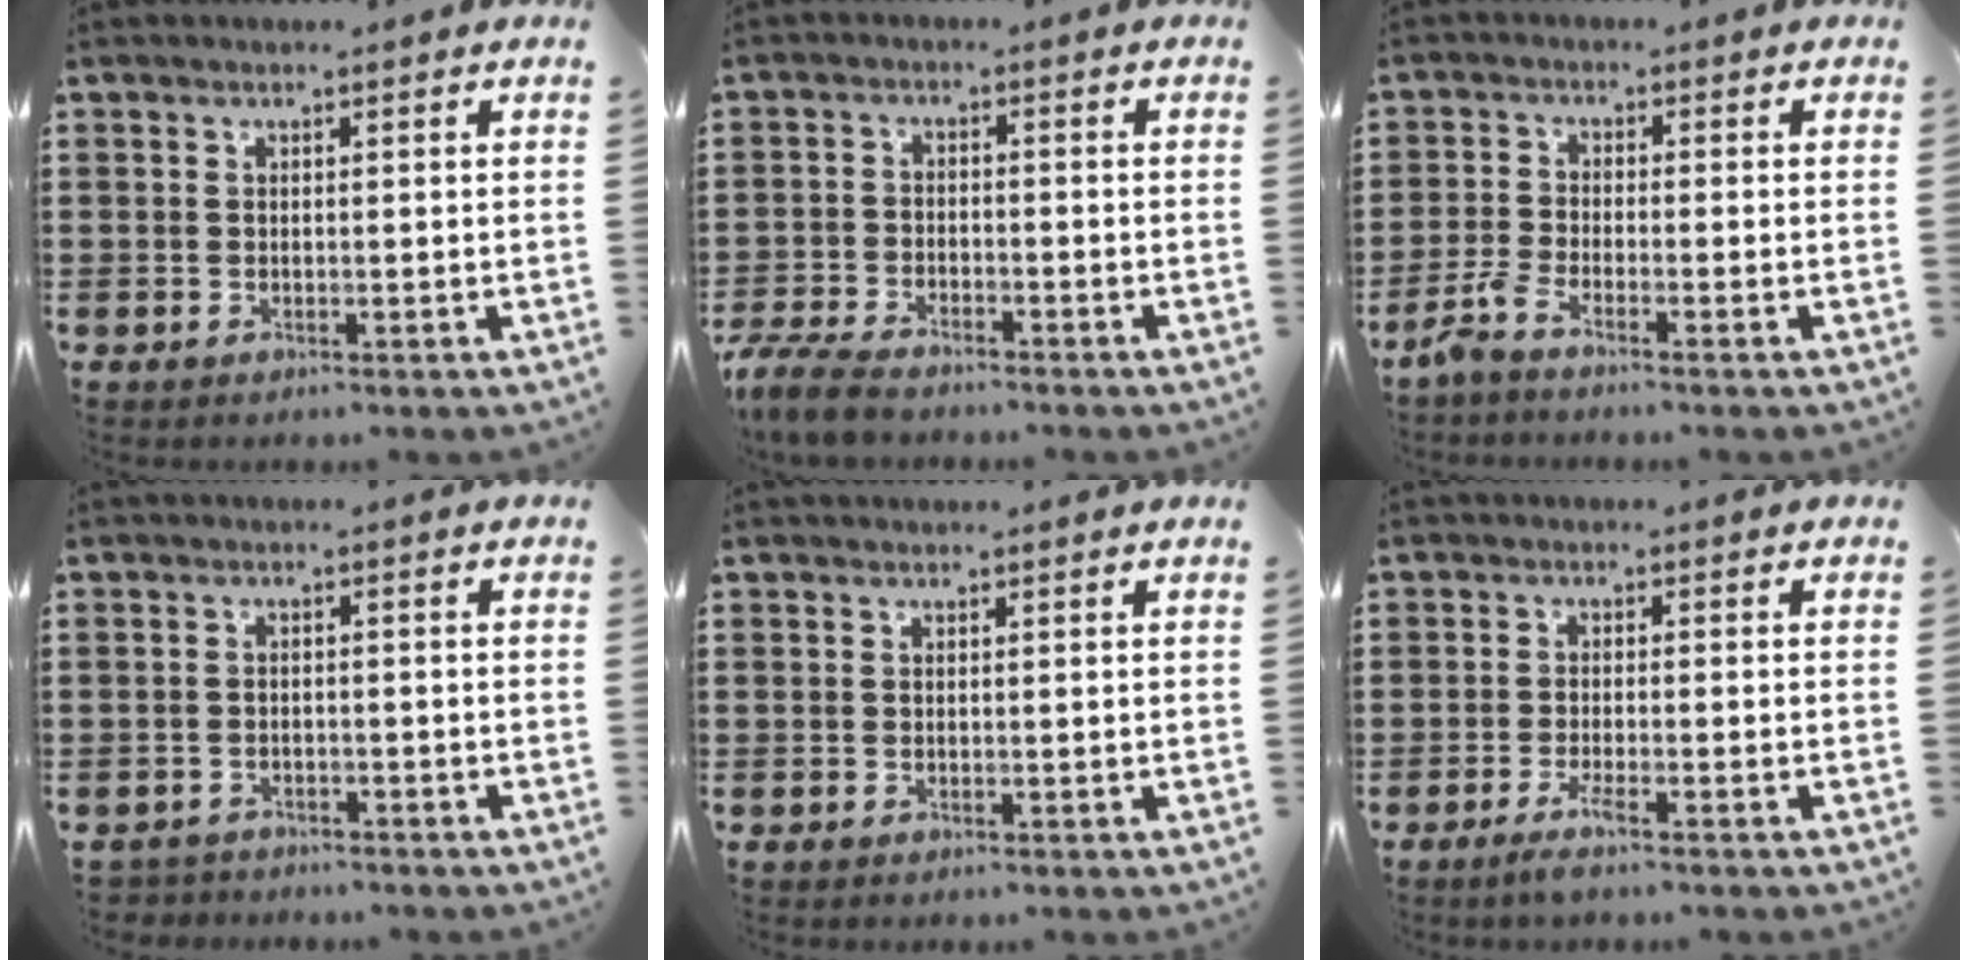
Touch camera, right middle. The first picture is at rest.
{"total": 5.1, "force": [-4.7, 1.0, 1.7], "torque": [-0.054, -0.005, -0.098]}
{"total": 3.1, "force": [-2.3, 0.2, 2.0], "torque": [-0.063, -0.009, -0.051]}
{"total": 2.0, "force": [-1.9, 0.4, -0.3], "torque": [-0.003, -0.001, -0.044]}
{"total": 0.0}
{"total": 2.5, "force": [-1.4, 0.0, 2.0], "torque": [-0.049, -0.009, -0.030]}